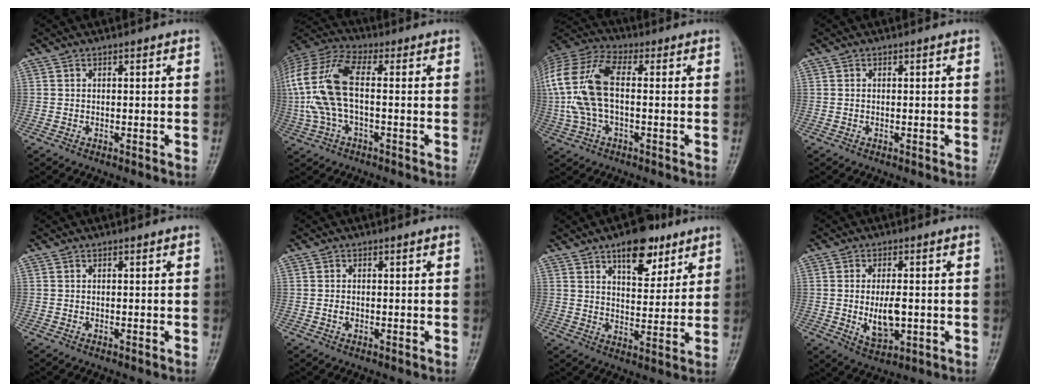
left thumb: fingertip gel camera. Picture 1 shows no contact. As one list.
[{"total": 16.2, "force": [0.0, 7.4, 14.4], "torque": [-0.337, 0.031, -0.001]}, {"total": 17.0, "force": [0.6, 8.8, 14.5], "torque": [-0.334, 0.033, 0.009]}, {"total": 0.0}, {"total": 0.0}, {"total": 0.7, "force": [-0.1, 0.5, 0.5], "torque": [-0.008, 0.002, -0.001]}, {"total": 11.2, "force": [6.8, 5.5, 7.0], "torque": [-0.072, -0.035, 0.102]}, {"total": 7.2, "force": [-0.9, 3.6, 6.1], "torque": [-0.103, -0.004, -0.005]}]